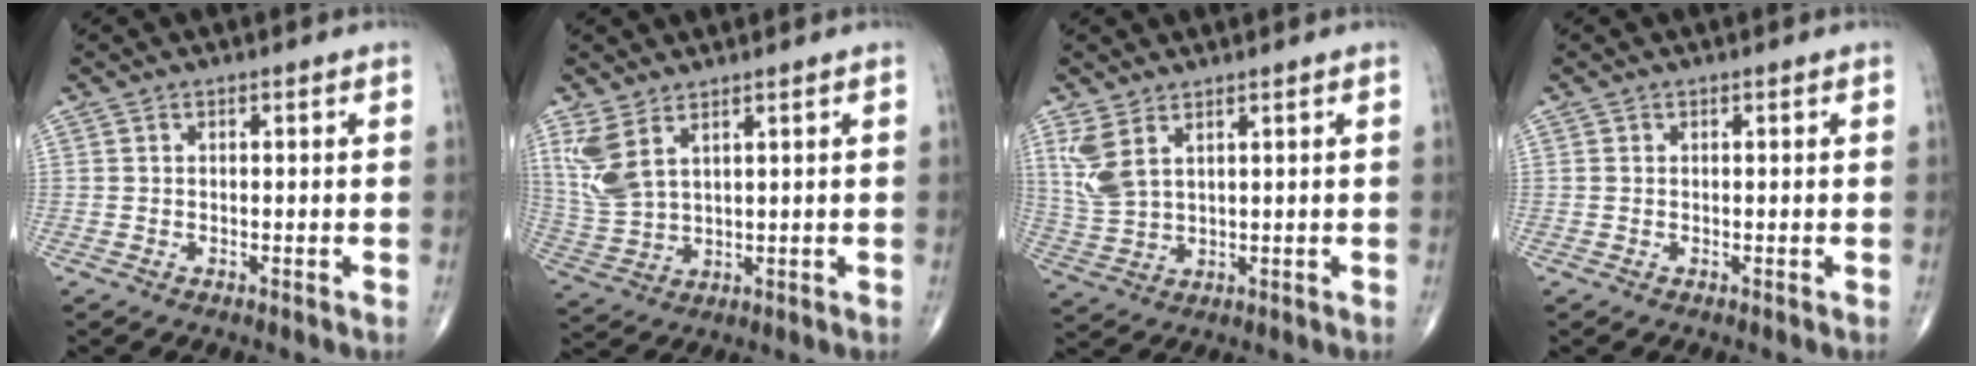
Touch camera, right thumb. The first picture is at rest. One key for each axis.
{"total": 7.5, "fx": 4.1, "fy": 3.3, "fz": 5.4, "tx": -0.126, "ty": -0.012, "tz": 0.096}
{"total": 6.1, "fx": 3.2, "fy": 2.8, "fz": 4.4, "tx": -0.106, "ty": -0.009, "tz": 0.078}
{"total": 0.0}